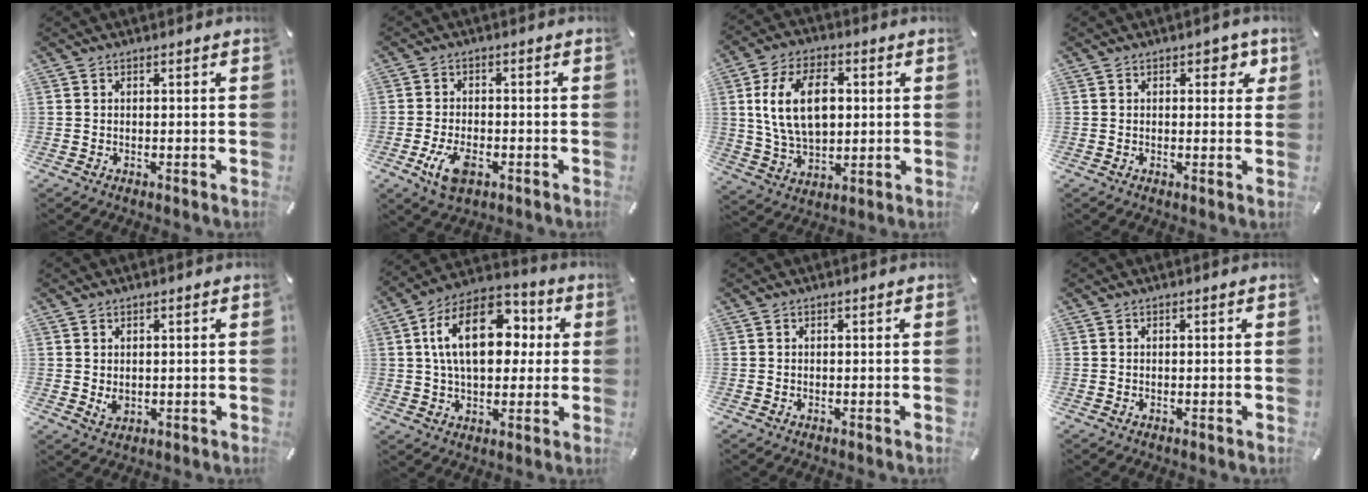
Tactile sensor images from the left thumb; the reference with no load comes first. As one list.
[{"total": 6.7, "force": [-2.8, 3.7, 4.9], "torque": [-0.115, 0.003, -0.055]}, {"total": 14.3, "force": [2.5, 9.2, 10.7], "torque": [-0.224, 0.007, 0.042]}, {"total": 3.5, "force": [1.4, 2.2, 2.3], "torque": [-0.018, -0.002, 0.015]}, {"total": 2.2, "force": [0.4, 1.8, 1.3], "torque": [-0.014, 0.000, 0.007]}, {"total": 18.6, "force": [3.9, 11.6, 14.0], "torque": [-0.253, 0.006, 0.064]}, {"total": 0.0}, {"total": 0.0}]